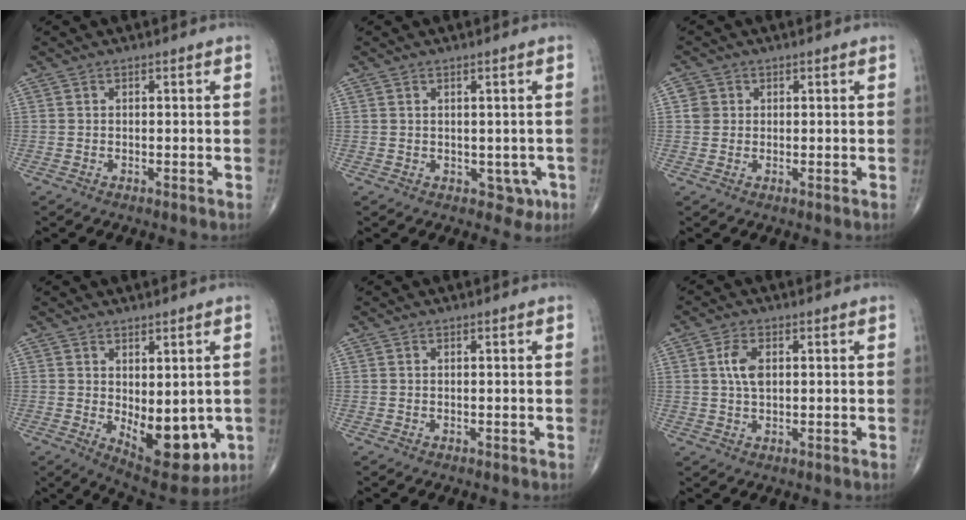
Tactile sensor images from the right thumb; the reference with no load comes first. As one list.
[{"total": 3.2, "force": [-0.2, 2.4, 2.1], "torque": [-0.001, -0.003, 0.006]}, {"total": 2.4, "force": [0.5, 2.3, 0.5], "torque": [0.005, 0.001, 0.007]}, {"total": 12.4, "force": [-1.9, 6.3, 10.6], "torque": [-0.112, -0.018, -0.003]}, {"total": 0.0}, {"total": 4.5, "force": [1.0, 2.4, 3.7], "torque": [-0.074, -0.001, 0.016]}]